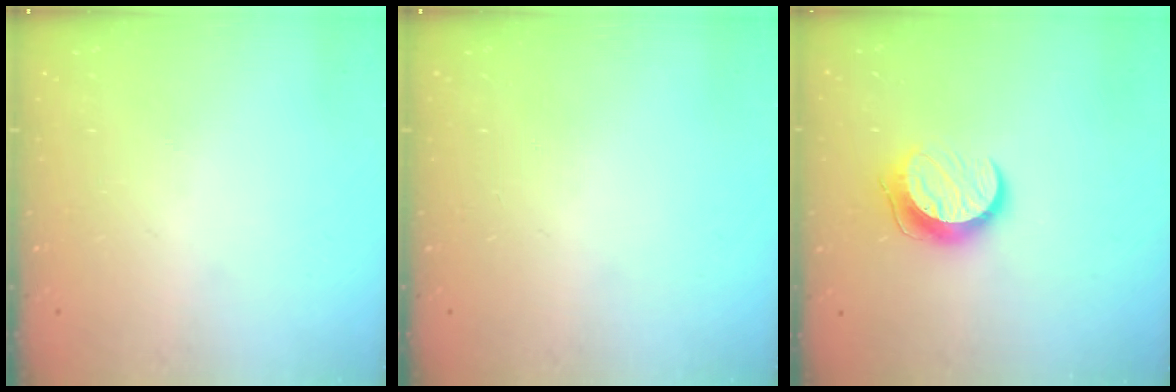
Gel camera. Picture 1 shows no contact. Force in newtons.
{"total": 0.0}
{"total": 9.9, "press": 9.9, "slide": 0.1}